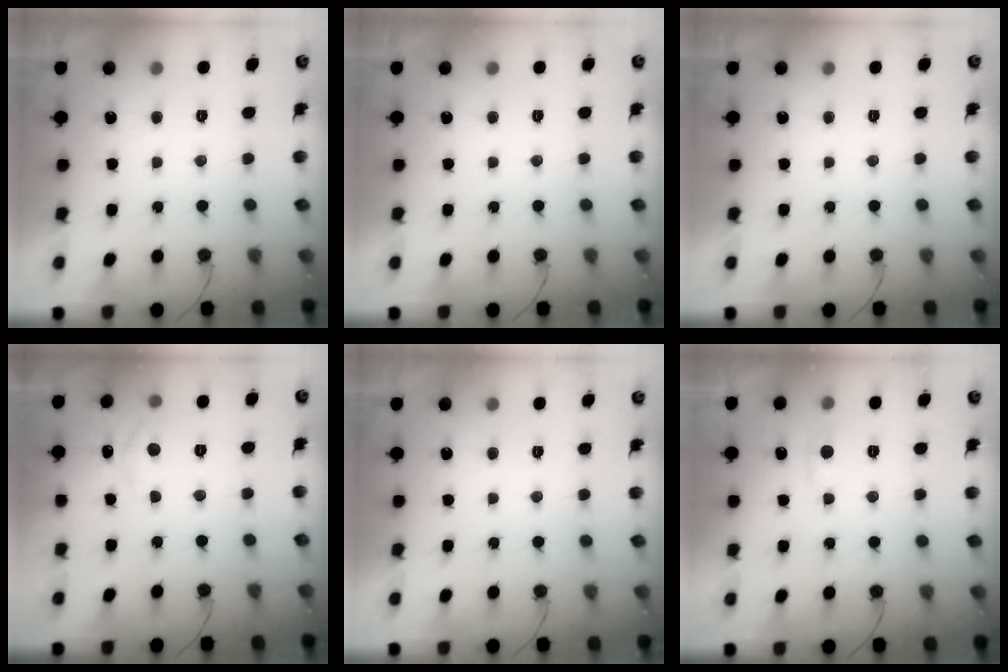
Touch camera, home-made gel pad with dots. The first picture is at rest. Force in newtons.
{"total": 0.0}
{"total": 0.0}
{"total": 5.2, "press": 5.1, "slide": 0.7}
{"total": 0.0}
{"total": 4.3, "press": 4.2, "slide": 0.6}